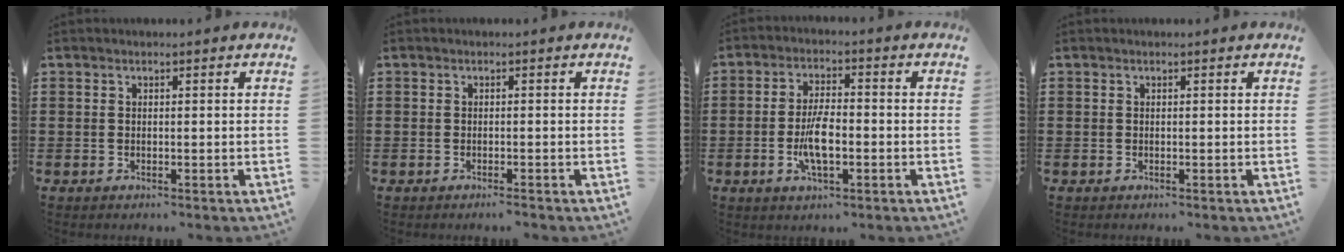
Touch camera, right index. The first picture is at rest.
{"total": 0.7, "force": [-0.5, 0.0, 0.4], "torque": [-0.010, -0.004, -0.010]}
{"total": 6.6, "force": [-1.6, 2.4, 5.9], "torque": [-0.128, -0.004, -0.036]}
{"total": 0.0}